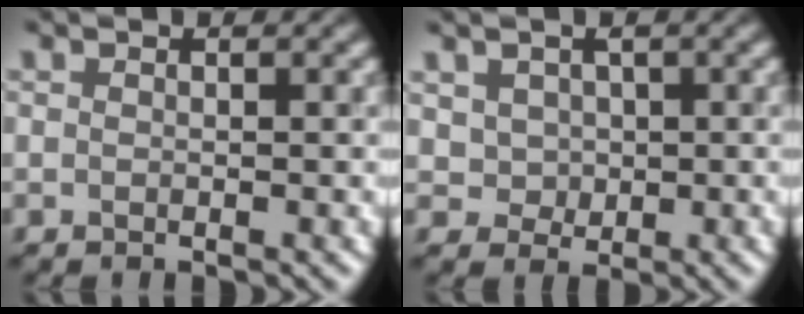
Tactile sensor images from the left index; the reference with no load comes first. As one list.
[{"total": 2.3, "force": [0.5, 2.0, 1.0], "torque": [-0.023, -0.001, 0.012]}]